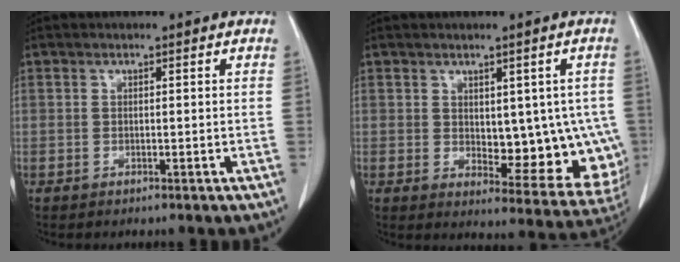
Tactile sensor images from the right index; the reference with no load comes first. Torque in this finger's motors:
{"motor_torque": [0.28, 0.13, 0.09, 0.02]}